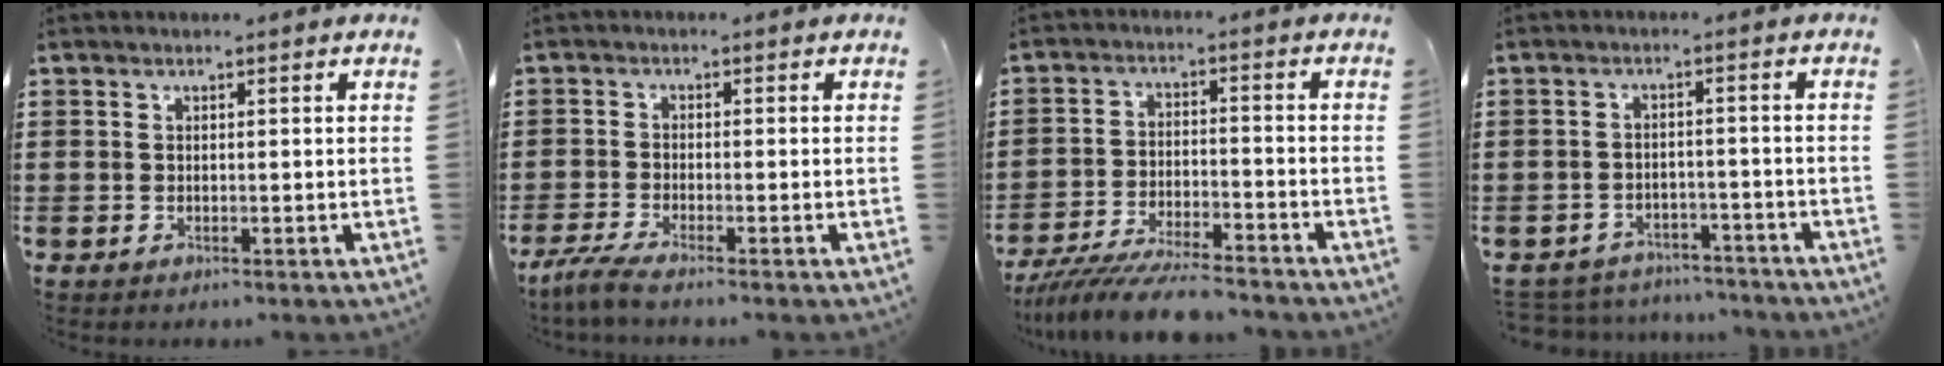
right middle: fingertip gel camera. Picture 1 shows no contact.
{"total": 2.9, "force": [-2.4, -0.2, 1.6], "torque": [-0.041, -0.009, -0.050]}
{"total": 8.0, "force": [-7.5, 0.6, 2.7], "torque": [-0.049, 0.005, -0.144]}
{"total": 3.5, "force": [-3.5, 0.6, -0.1], "torque": [-0.005, 0.003, -0.076]}